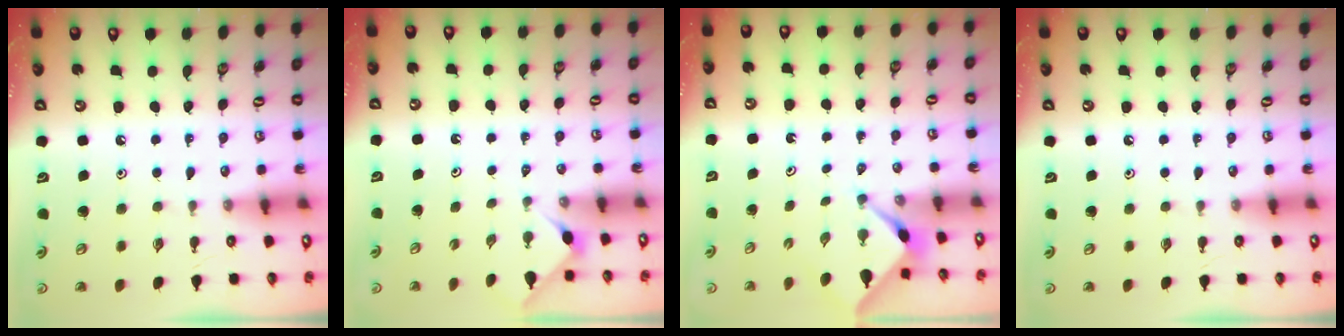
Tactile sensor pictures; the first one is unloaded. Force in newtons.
{"total": 2.7, "press": 2.7, "slide": 0.5}
{"total": 2.3, "press": 2.3, "slide": 0.1}
{"total": 0.0}